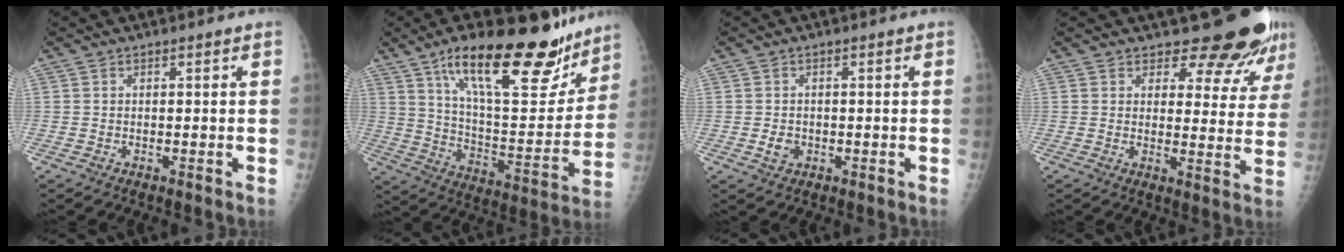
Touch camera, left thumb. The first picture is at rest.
{"total": 25.9, "force": [17.2, 8.7, 17.3], "torque": [-0.219, -0.066, 0.276]}
{"total": 2.3, "force": [-0.5, 1.9, 1.2], "torque": [-0.012, 0.002, -0.003]}
{"total": 11.4, "force": [10.4, 3.6, 3.1], "torque": [0.002, -0.086, 0.120]}